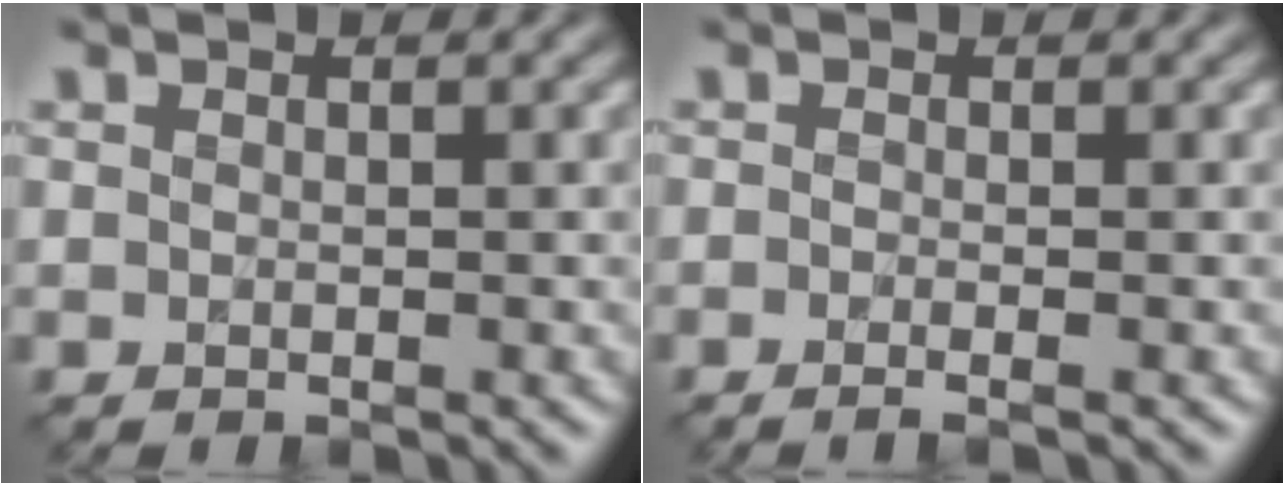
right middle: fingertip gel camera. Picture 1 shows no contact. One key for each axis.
{"total": 1.2, "fx": -0.6, "fy": 0.3, "fz": 1.0, "tx": -0.013, "ty": -0.009, "tz": -0.017}